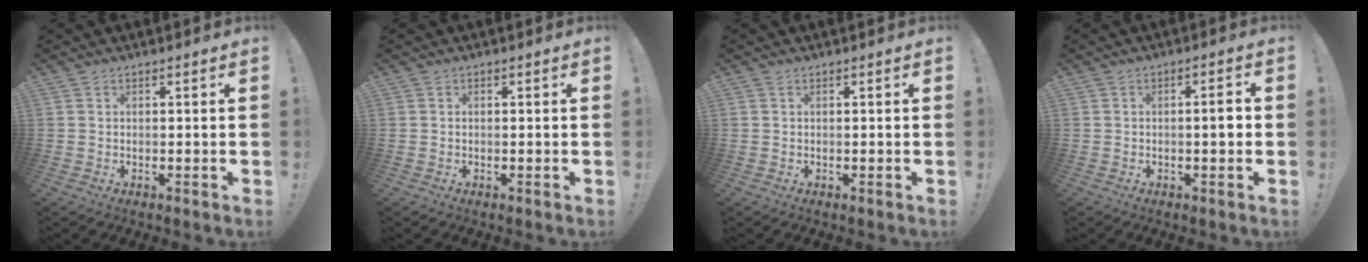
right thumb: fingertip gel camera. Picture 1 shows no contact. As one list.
[{"total": 0.0}, {"total": 0.0}, {"total": 3.5, "force": [-0.2, 0.4, 3.4], "torque": [-0.046, 0.000, -0.011]}]